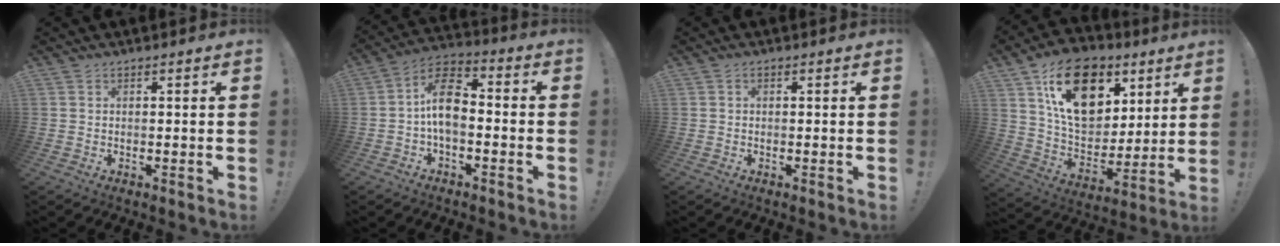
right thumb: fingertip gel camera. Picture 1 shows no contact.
{"total": 11.0, "force": [-0.8, 6.8, 8.6], "torque": [-0.159, 0.017, -0.013]}
{"total": 0.7, "force": [-0.1, 0.5, 0.4], "torque": [-0.009, 0.003, -0.002]}
{"total": 21.9, "force": [10.1, 14.6, 12.8], "torque": [-0.202, -0.044, 0.185]}